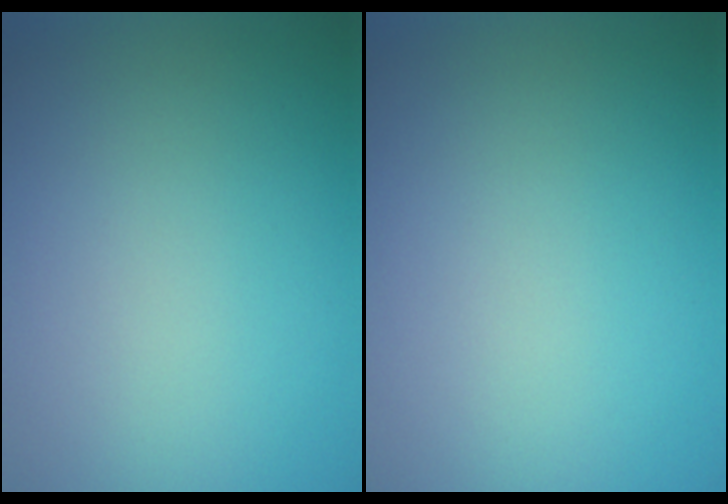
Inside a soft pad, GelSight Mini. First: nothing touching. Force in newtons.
{"total": 0.0}